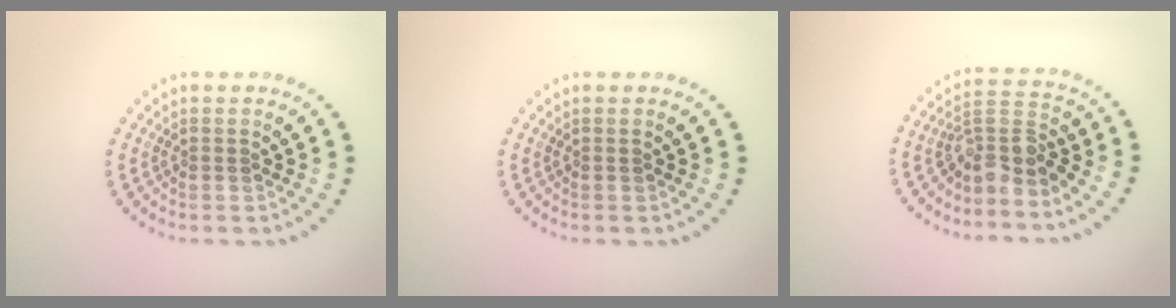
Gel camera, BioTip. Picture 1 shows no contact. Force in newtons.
{"total": 0.0}
{"total": 3.8, "press": 2.8, "slide": 2.6}